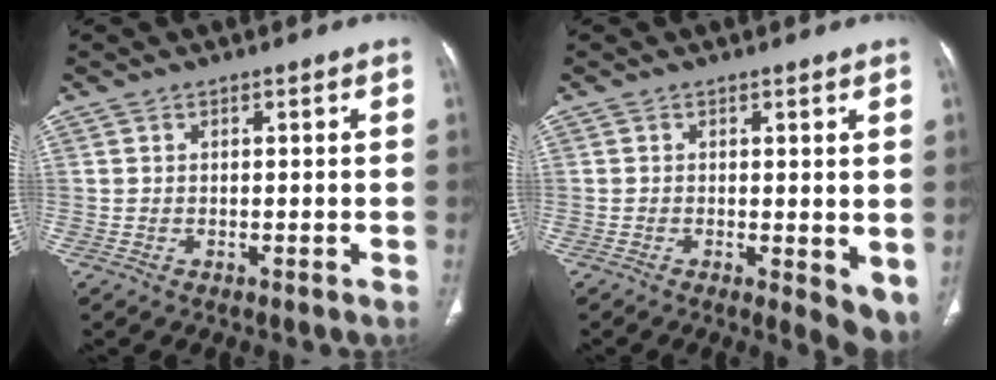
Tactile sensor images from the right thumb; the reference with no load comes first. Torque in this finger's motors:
{"motor_torque": [-0.17, 0.52, -0.26, -0.14, -0.09]}